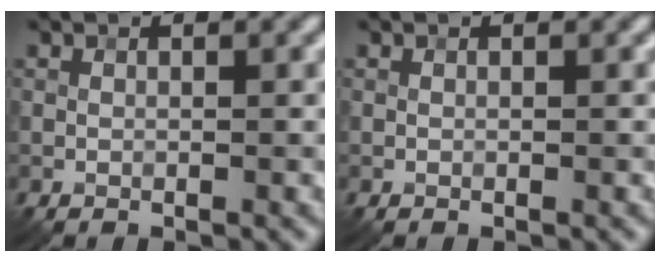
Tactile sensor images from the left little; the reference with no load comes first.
{"total": 0.0}